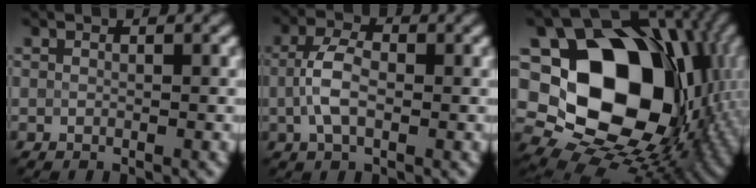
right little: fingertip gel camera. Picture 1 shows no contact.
{"total": 3.5, "force": [0.0, 1.8, 2.9], "torque": [-0.064, 0.007, -0.007]}
{"total": 18.3, "force": [1.9, 13.9, 11.7], "torque": [-0.181, -0.024, 0.051]}